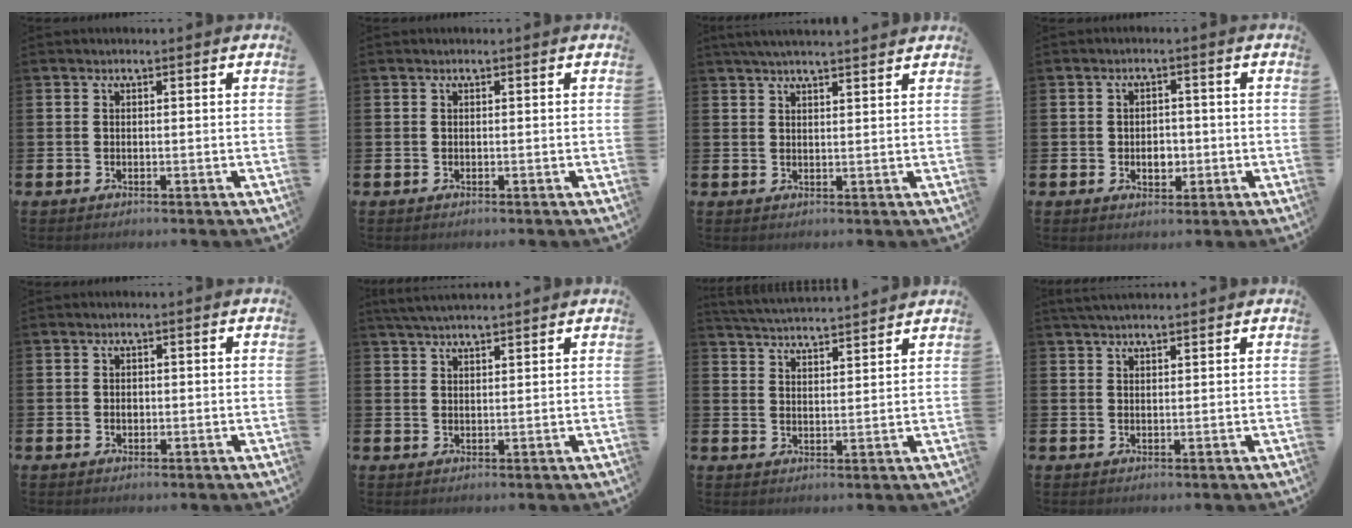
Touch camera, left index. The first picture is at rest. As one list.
[{"total": 0.0}, {"total": 3.6, "force": [3.4, 0.0, 1.2], "torque": [-0.026, -0.009, 0.061]}, {"total": 2.5, "force": [-0.4, 2.0, 1.5], "torque": [-0.009, -0.004, -0.015]}, {"total": 0.8, "force": [0.0, 0.7, 0.5], "torque": [0.004, 0.000, -0.004]}, {"total": 3.6, "force": [3.4, 0.3, 1.2], "torque": [-0.025, -0.010, 0.063]}, {"total": 4.5, "force": [4.5, -0.1, 0.1], "torque": [-0.025, -0.029, 0.082]}, {"total": 2.6, "force": [2.5, 0.3, 0.8], "torque": [-0.015, -0.004, 0.045]}]